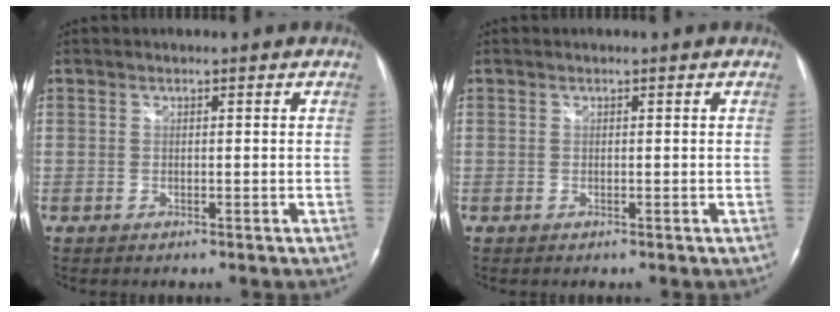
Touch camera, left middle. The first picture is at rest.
{"total": 0.0}